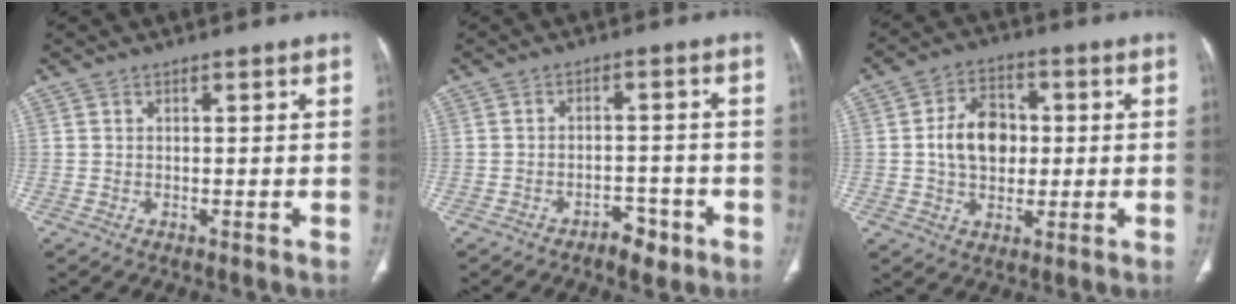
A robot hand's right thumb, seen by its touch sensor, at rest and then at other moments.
{"total": 4.2, "force": [-2.9, 2.3, 2.0], "torque": [-0.015, 0.024, -0.040]}
{"total": 10.3, "force": [0.4, 7.6, 7.0], "torque": [-0.090, 0.013, 0.004]}